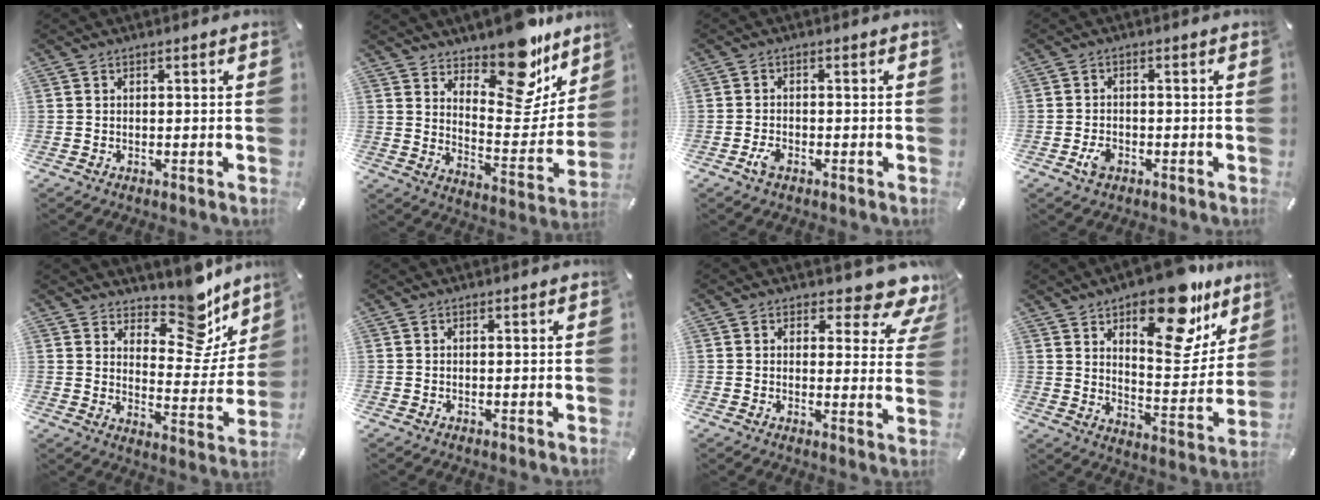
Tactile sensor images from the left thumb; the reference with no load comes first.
{"total": 16.8, "force": [14.2, 6.3, 6.5], "torque": [-0.075, -0.132, 0.239]}
{"total": 2.3, "force": [-1.3, 1.1, 1.5], "torque": [-0.042, -0.002, -0.027]}
{"total": 3.0, "force": [-1.3, 2.0, 1.7], "torque": [-0.045, 0.000, -0.027]}
{"total": 14.1, "force": [11.6, 6.1, 5.3], "torque": [-0.058, -0.110, 0.200]}
{"total": 0.0}
{"total": 7.5, "force": [5.7, 3.1, 3.7], "torque": [-0.035, -0.049, 0.092]}
{"total": 19.8, "force": [13.7, 8.2, 11.8], "torque": [-0.147, -0.097, 0.223]}